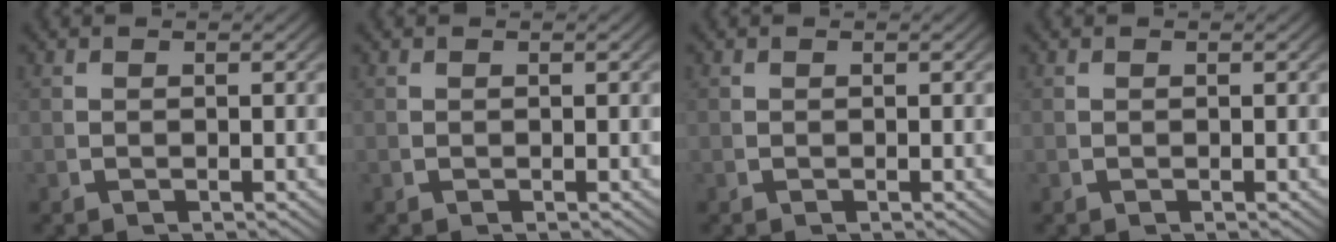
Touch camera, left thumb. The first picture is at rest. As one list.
[{"total": 0.0}, {"total": 0.0}, {"total": 0.0}]